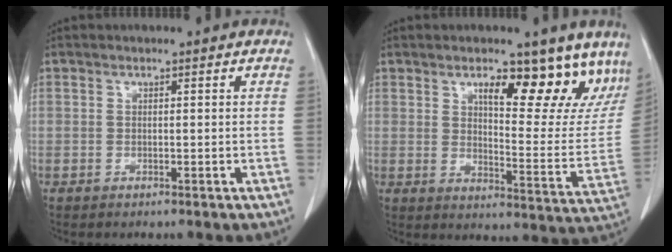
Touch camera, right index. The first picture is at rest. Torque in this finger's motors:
{"motor_torque": [0.37, 0.37, 0.16, 0.06]}